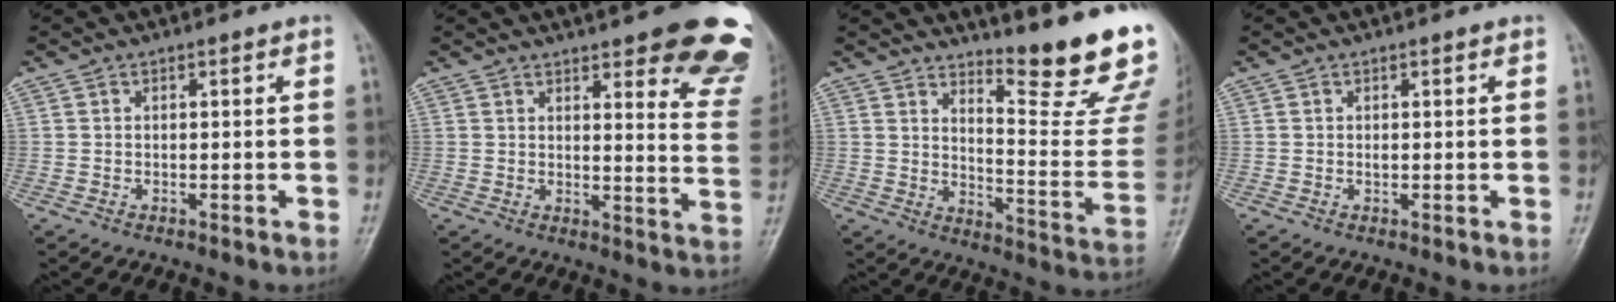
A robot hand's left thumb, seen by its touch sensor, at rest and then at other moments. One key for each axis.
{"total": 20.2, "fx": 14.5, "fy": 5.5, "fz": 13.0, "tx": -0.123, "ty": -0.075, "tz": 0.156}
{"total": 17.8, "fx": 14.4, "fy": 1.8, "fz": 10.4, "tx": -0.118, "ty": -0.157, "tz": 0.200}
{"total": 0.8, "fx": 0.3, "fy": 0.4, "fz": 0.6, "tx": -0.010, "ty": 0.002, "tz": 0.005}